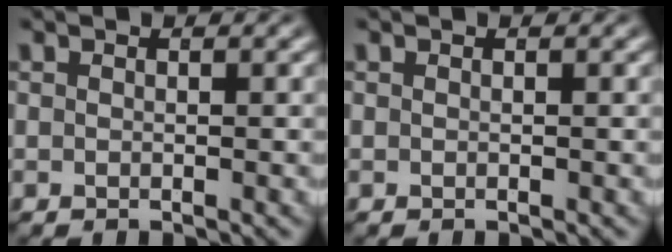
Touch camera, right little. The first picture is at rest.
{"total": 0.0}